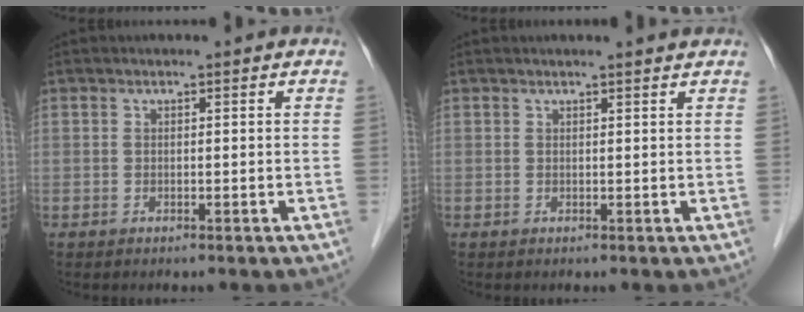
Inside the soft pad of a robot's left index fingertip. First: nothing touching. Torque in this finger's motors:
{"motor_torque": [0.19, -0.42, 0.06, 0.01]}